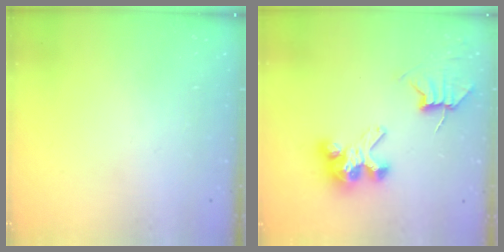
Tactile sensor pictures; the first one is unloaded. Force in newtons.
{"total": 7.8, "press": 7.7, "slide": 0.6}